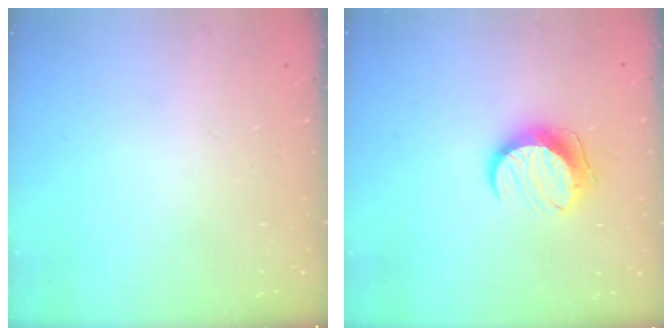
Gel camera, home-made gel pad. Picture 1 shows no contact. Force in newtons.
{"total": 10.5, "press": 10.5, "slide": 0.0}